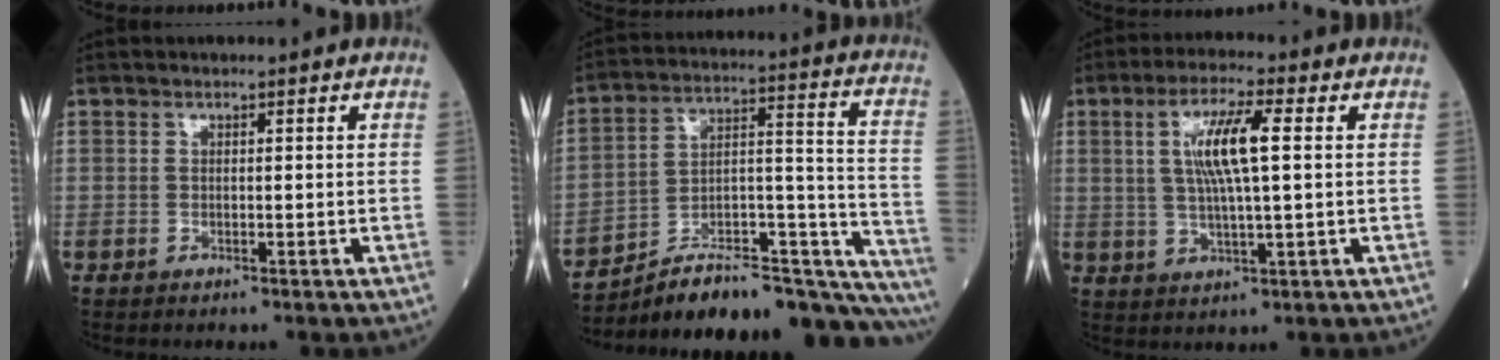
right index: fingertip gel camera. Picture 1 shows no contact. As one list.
[{"total": 27.0, "force": [-24.2, 4.2, 11.3], "torque": [-0.101, 0.039, -0.349]}, {"total": 8.5, "force": [1.8, 0.8, 8.2], "torque": [-0.162, 0.006, 0.033]}]